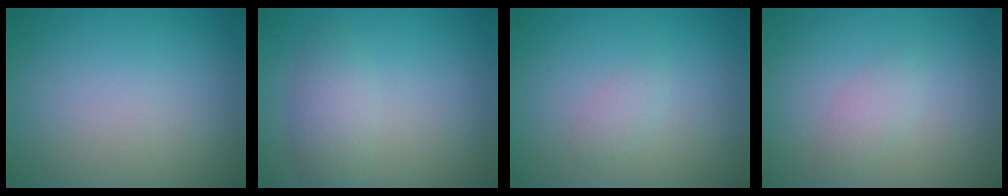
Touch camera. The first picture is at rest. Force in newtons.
{"total": 2.4, "press": 2.4, "slide": 0.1}
{"total": 1.0, "press": 1.0, "slide": 0.1}
{"total": 1.5, "press": 1.5, "slide": 0.0}